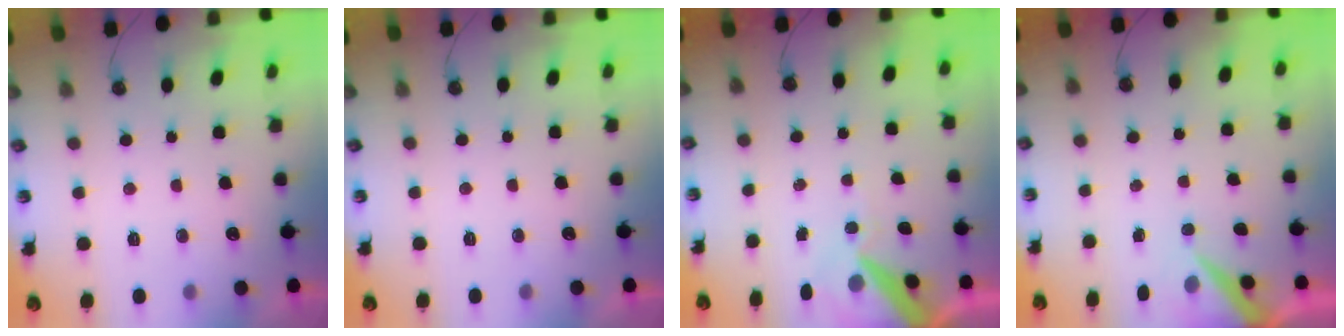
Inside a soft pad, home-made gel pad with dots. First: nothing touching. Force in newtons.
{"total": 0.0}
{"total": 10.0, "press": 9.9, "slide": 1.4}
{"total": 6.0, "press": 5.9, "slide": 0.9}